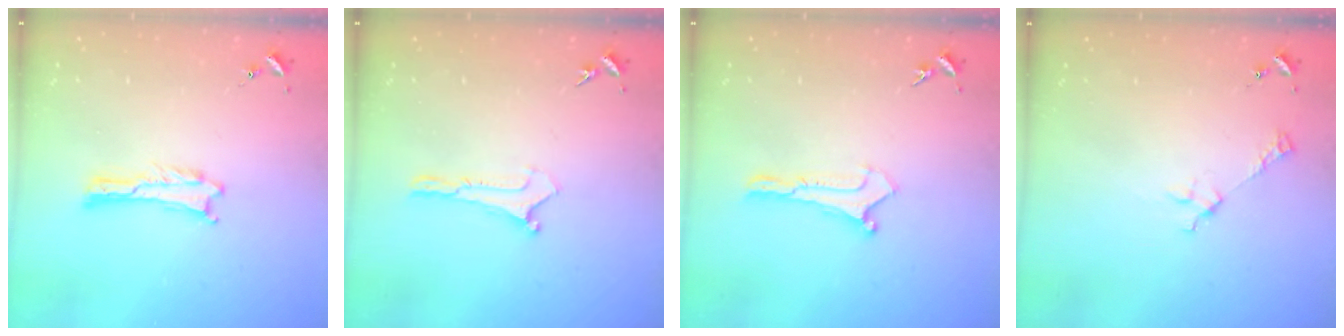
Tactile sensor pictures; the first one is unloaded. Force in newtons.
{"total": 0.0}
{"total": 0.0}
{"total": 2.9, "press": 2.9, "slide": 0.2}